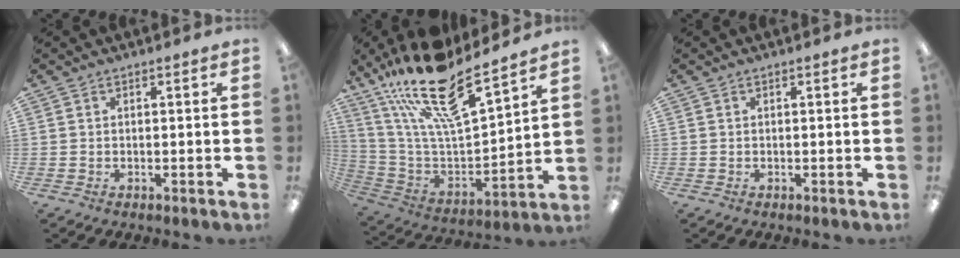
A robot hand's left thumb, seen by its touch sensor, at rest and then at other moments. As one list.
[{"total": 21.5, "force": [16.4, 5.8, 12.6], "torque": [-0.223, -0.115, 0.281]}, {"total": 0.0}]